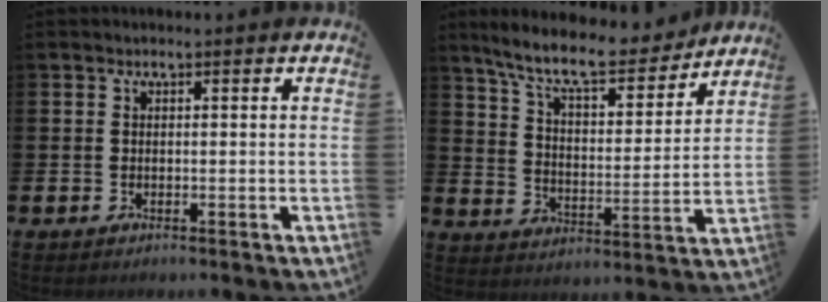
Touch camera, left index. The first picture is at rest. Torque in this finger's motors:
{"motor_torque": [1.10, -1.04, 0.40, 0.21]}